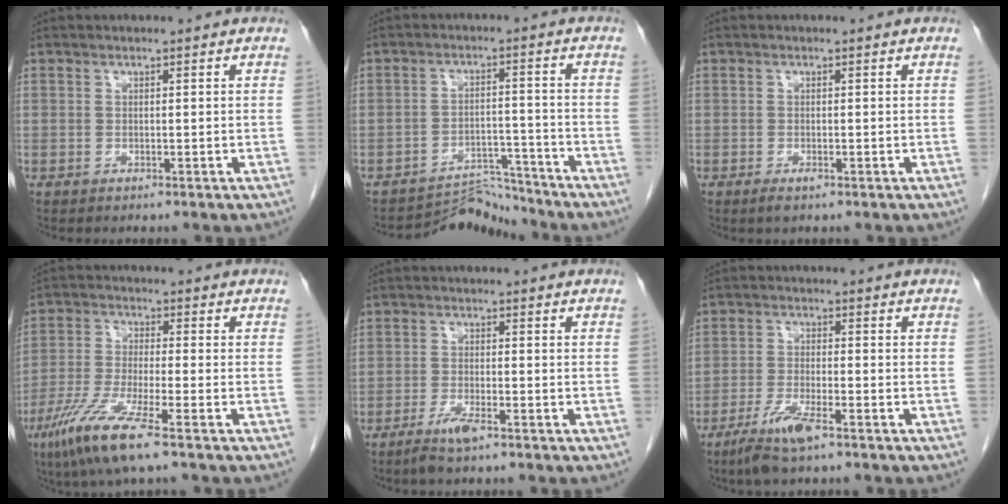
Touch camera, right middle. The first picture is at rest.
{"total": 5.7, "force": [-5.4, 0.3, -1.6], "torque": [0.031, 0.016, -0.085]}
{"total": 1.2, "force": [-0.7, 0.3, 0.9], "torque": [-0.018, -0.003, -0.010]}
{"total": 9.5, "force": [-5.8, 0.0, 7.6], "torque": [-0.162, -0.030, -0.114]}
{"total": 3.3, "force": [-2.3, 0.3, 2.3], "torque": [-0.053, -0.006, -0.046]}
{"total": 6.0, "force": [-4.0, 0.6, 4.4], "torque": [-0.098, -0.013, -0.076]}